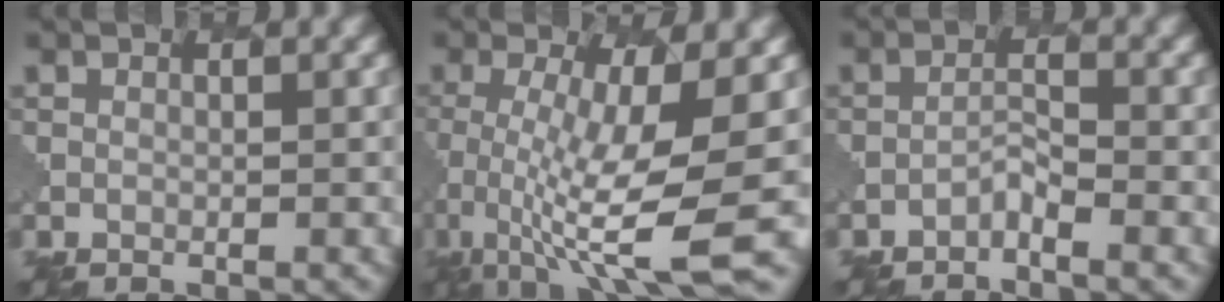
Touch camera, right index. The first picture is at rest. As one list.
[{"total": 9.3, "force": [-2.2, 2.2, 8.8], "torque": [-0.161, -0.017, -0.037]}, {"total": 0.9, "force": [-0.8, 0.0, 0.4], "torque": [-0.012, 0.006, -0.020]}]